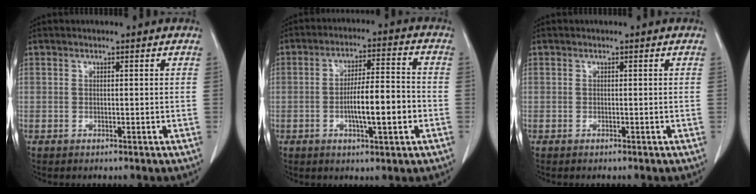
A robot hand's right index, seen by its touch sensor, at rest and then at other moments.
{"total": 9.0, "force": [-2.2, 1.4, 8.6], "torque": [-0.147, 0.011, -0.034]}
{"total": 0.0}